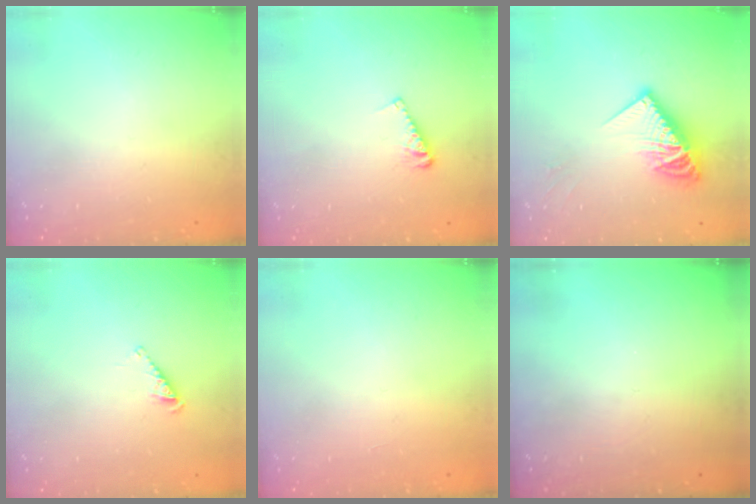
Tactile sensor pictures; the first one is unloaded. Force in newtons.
{"total": 5.1, "press": 5.1, "slide": 0.3}
{"total": 13.1, "press": 13.0, "slide": 0.9}
{"total": 2.5, "press": 2.5, "slide": 0.5}
{"total": 0.0}
{"total": 0.0}